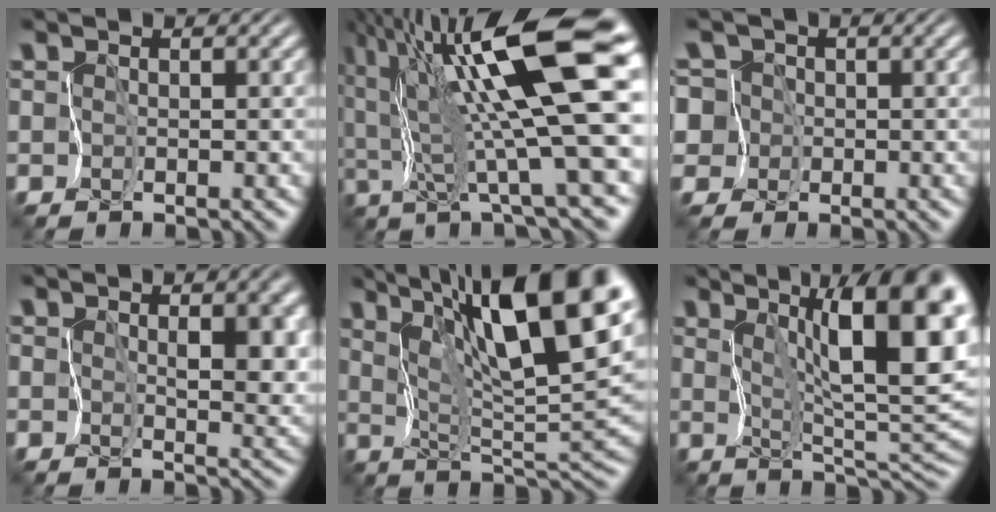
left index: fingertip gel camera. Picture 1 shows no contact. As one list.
[{"total": 14.2, "force": [4.3, 1.6, 13.4], "torque": [-0.234, 0.009, 0.076]}, {"total": 7.3, "force": [0.6, 6.8, 2.7], "torque": [-0.063, 0.032, -0.036]}, {"total": 5.7, "force": [1.0, 3.2, 4.7], "torque": [-0.066, -0.015, 0.021]}, {"total": 14.1, "force": [8.0, 2.9, 11.2], "torque": [-0.171, 0.008, 0.125]}, {"total": 12.2, "force": [4.5, 2.8, 11.0], "torque": [-0.153, 0.006, 0.068]}]